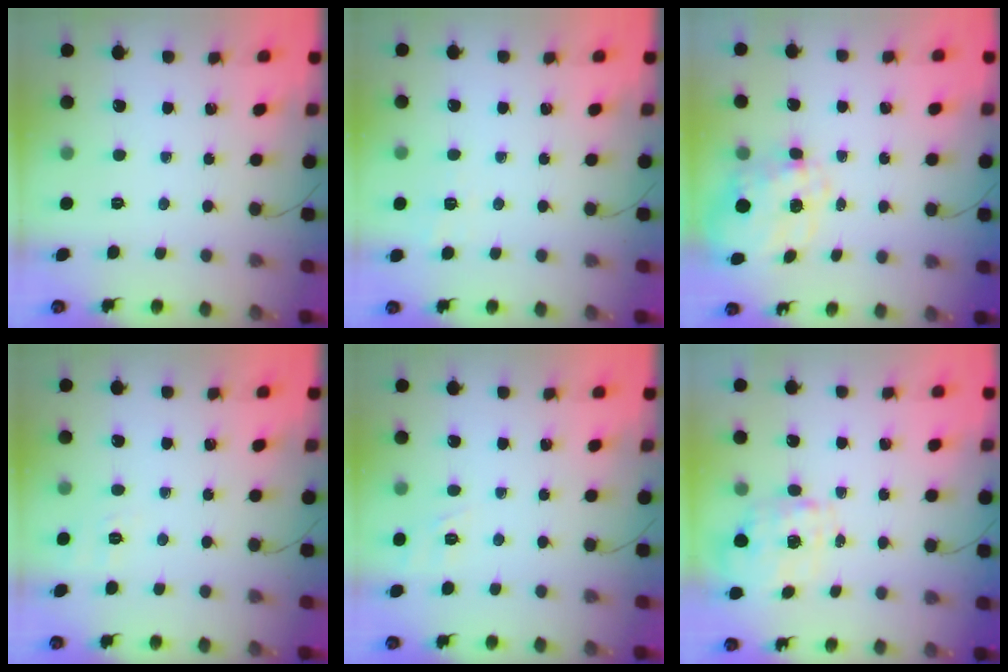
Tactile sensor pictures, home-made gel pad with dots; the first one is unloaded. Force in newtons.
{"total": 2.7, "press": 2.3, "slide": 1.5}
{"total": 9.3, "press": 9.2, "slide": 1.4}
{"total": 2.0, "press": 0.8, "slide": 1.8}
{"total": 1.8, "press": 1.0, "slide": 1.5}
{"total": 1.5, "press": 1.4, "slide": 0.5}